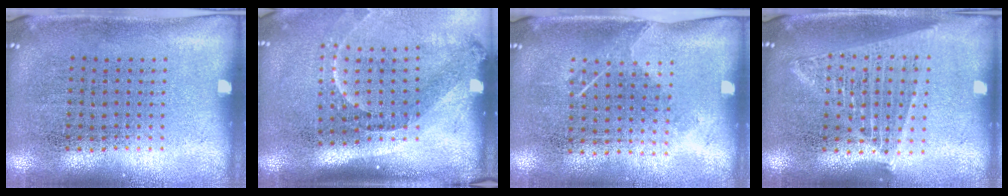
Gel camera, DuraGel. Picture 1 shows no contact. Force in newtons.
{"total": 2.2, "press": 1.5, "slide": 1.5}
{"total": 1.2, "press": 0.9, "slide": 0.8}
{"total": 1.7, "press": 1.5, "slide": 0.8}